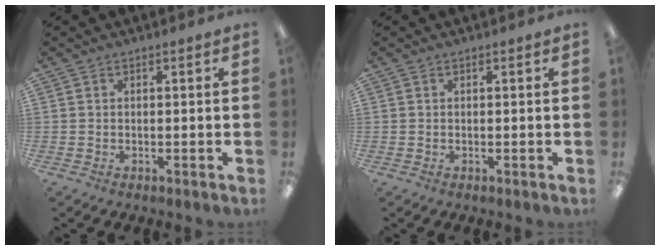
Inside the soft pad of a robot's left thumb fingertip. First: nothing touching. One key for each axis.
{"total": 0.0}